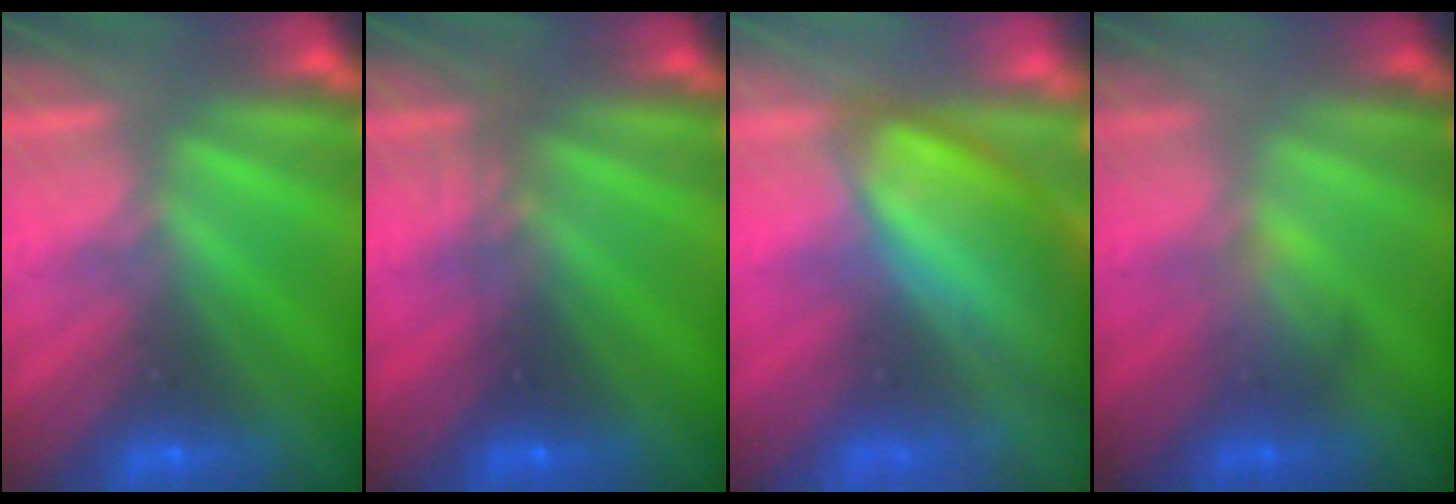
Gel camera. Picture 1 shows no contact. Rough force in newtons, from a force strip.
{"total": 2.3}
{"total": 8.9}
{"total": 2.0}